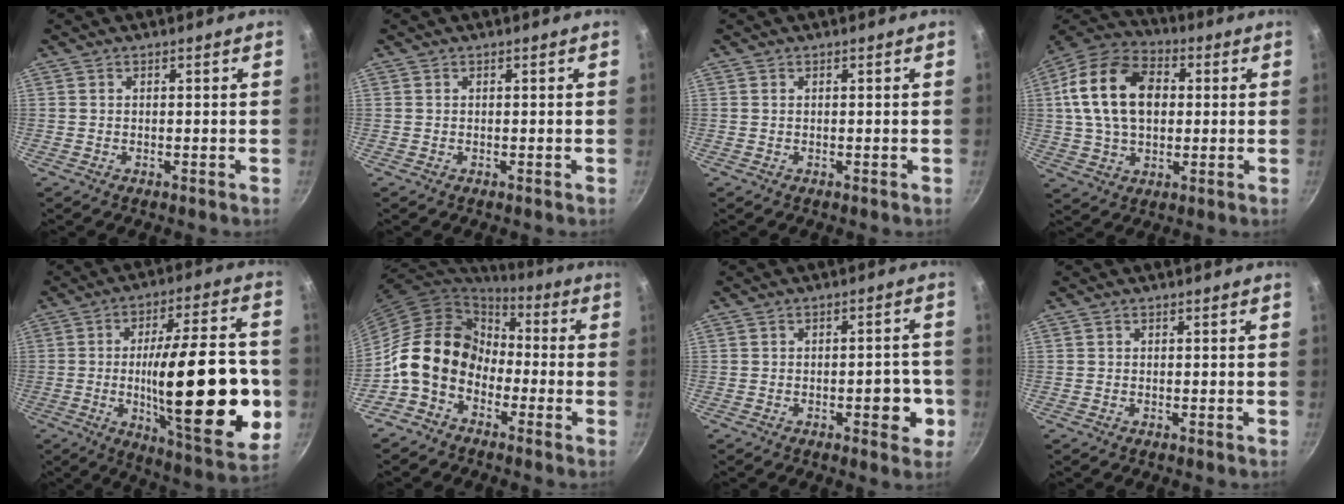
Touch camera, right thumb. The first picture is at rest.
{"total": 0.0}
{"total": 0.0}
{"total": 18.4, "force": [2.8, 12.4, 13.2], "torque": [-0.217, 0.022, 0.038]}
{"total": 29.1, "force": [-4.0, 8.7, 27.5], "torque": [-0.387, 0.000, -0.053]}
{"total": 13.3, "force": [-3.9, 10.3, 7.4], "torque": [-0.091, 0.050, -0.090]}
{"total": 6.4, "force": [-2.0, 3.1, 5.2], "torque": [-0.040, 0.018, -0.026]}
{"total": 0.0}